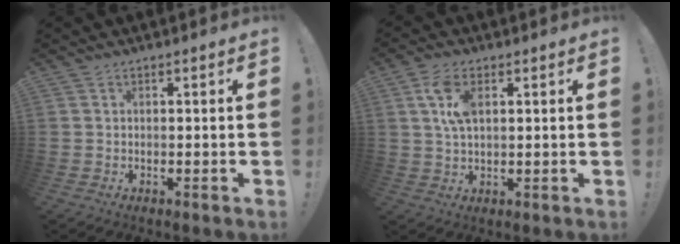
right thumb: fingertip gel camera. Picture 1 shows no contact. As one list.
[{"total": 7.9, "force": [2.6, 4.2, 6.1], "torque": [-0.128, 0.006, 0.049]}]